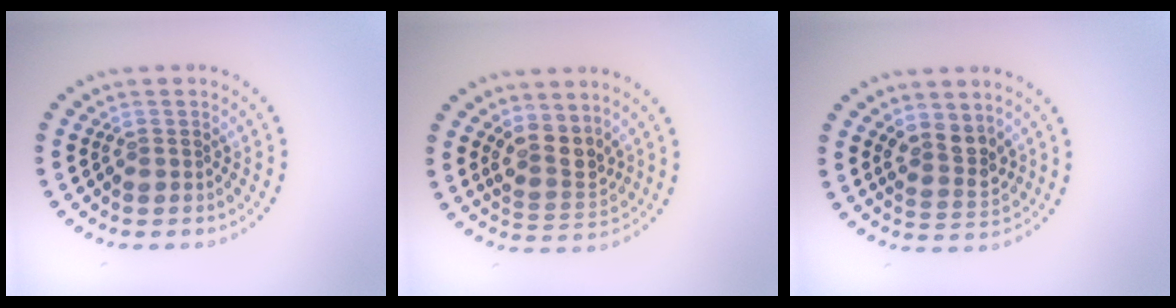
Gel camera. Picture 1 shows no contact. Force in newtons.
{"total": 3.0, "press": 2.5, "slide": 1.7}
{"total": 2.7, "press": 2.3, "slide": 1.3}